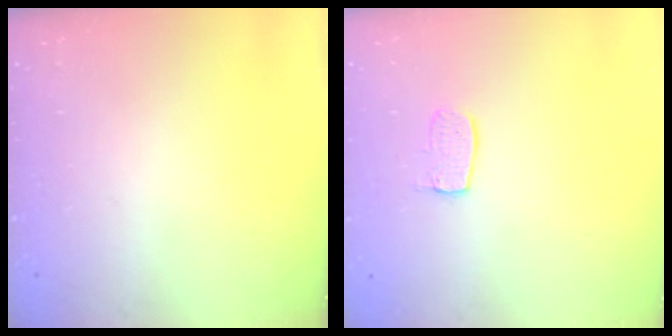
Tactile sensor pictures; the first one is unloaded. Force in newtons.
{"total": 7.1, "press": 7.1, "slide": 0.3}